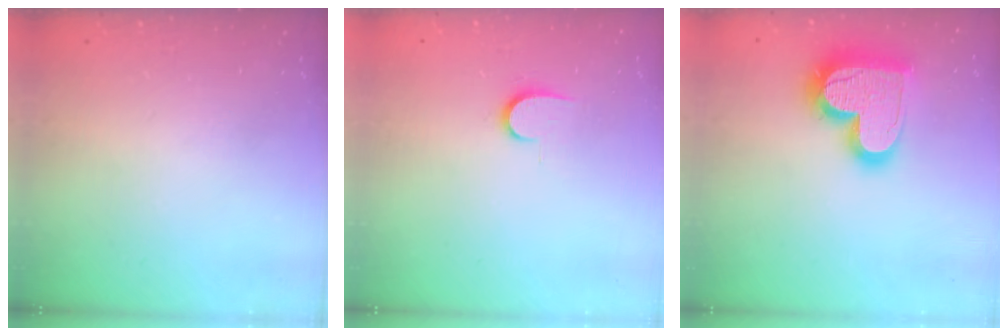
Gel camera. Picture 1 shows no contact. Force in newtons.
{"total": 6.7, "press": 6.6, "slide": 0.7}
{"total": 20.0, "press": 19.9, "slide": 1.4}